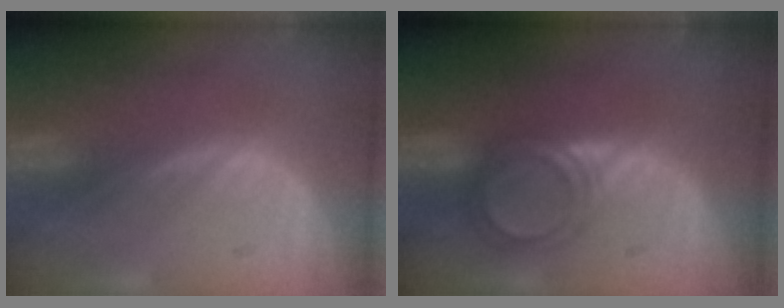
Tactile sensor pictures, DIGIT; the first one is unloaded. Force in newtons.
{"total": 4.8, "press": 4.6, "slide": 1.4}